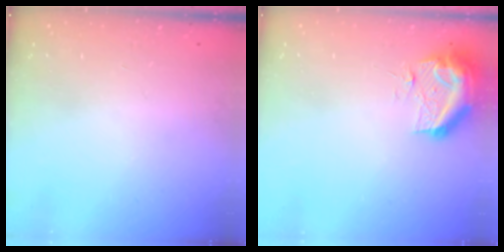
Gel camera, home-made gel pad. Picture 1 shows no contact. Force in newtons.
{"total": 10.3, "press": 10.3, "slide": 0.6}